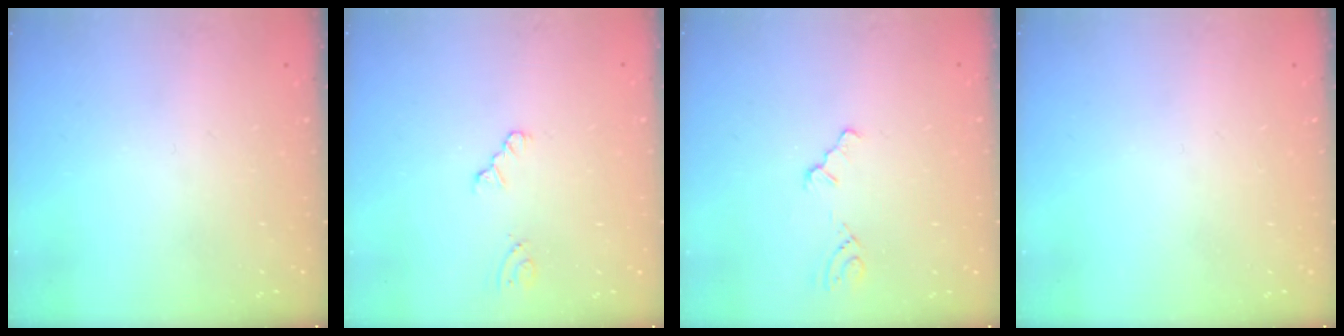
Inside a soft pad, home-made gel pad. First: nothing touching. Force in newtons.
{"total": 1.3, "press": 1.2, "slide": 0.2}
{"total": 1.8, "press": 1.8, "slide": 0.3}
{"total": 0.0}